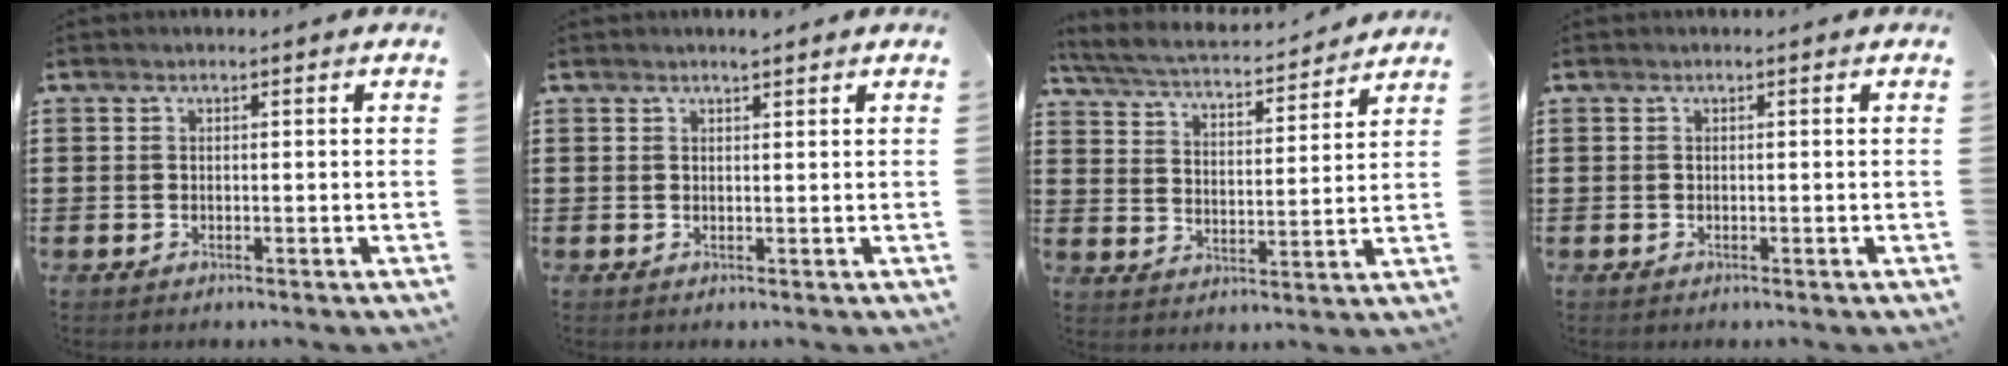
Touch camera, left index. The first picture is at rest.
{"total": 1.7, "force": [1.5, 0.0, 0.8], "torque": [-0.017, -0.001, 0.028]}
{"total": 4.1, "force": [3.9, 0.4, 1.3], "torque": [-0.051, -0.027, 0.058]}
{"total": 0.0}